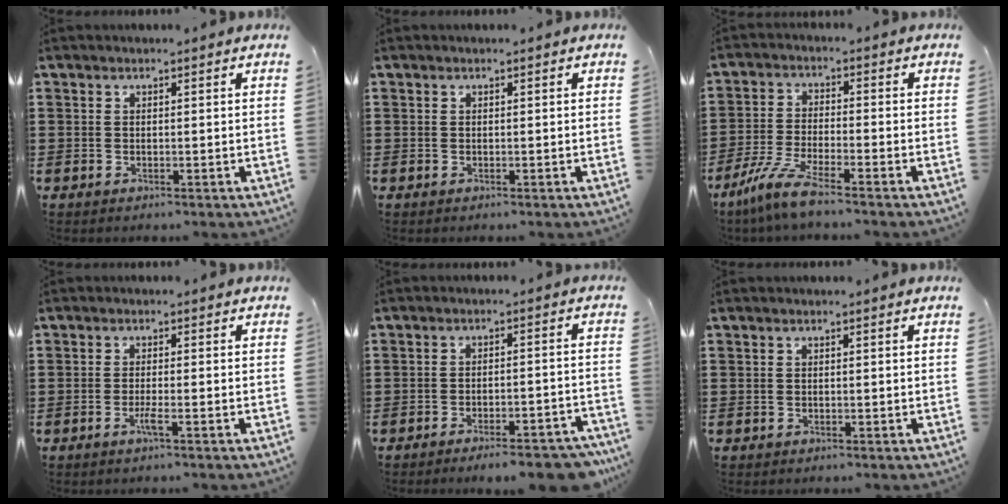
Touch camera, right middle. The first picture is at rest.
{"total": 0.0}
{"total": 6.0, "force": [-4.8, 0.1, 3.6], "torque": [-0.092, -0.018, -0.098]}
{"total": 1.9, "force": [-1.0, -0.1, 1.7], "torque": [-0.035, -0.005, -0.021]}
{"total": 5.5, "force": [-5.0, 0.2, 2.4], "torque": [-0.035, -0.006, -0.089]}
{"total": 0.0}